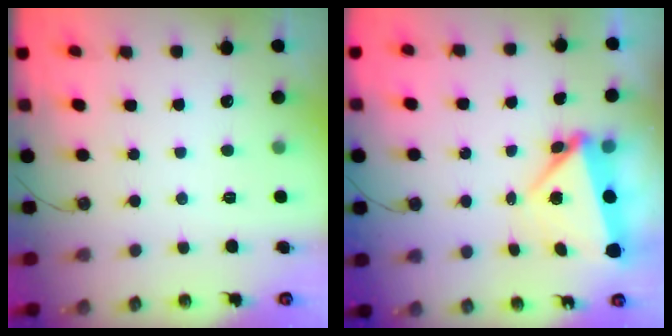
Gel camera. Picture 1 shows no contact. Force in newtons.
{"total": 6.0, "press": 5.9, "slide": 0.9}